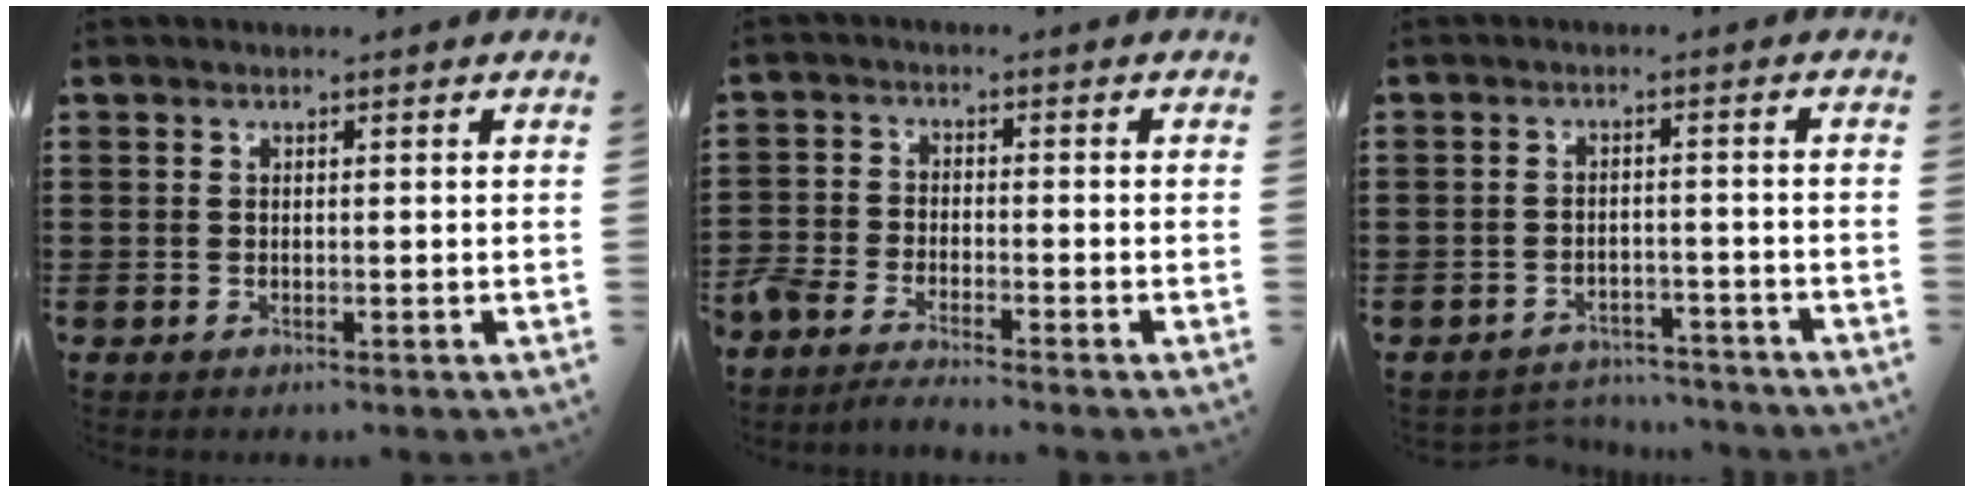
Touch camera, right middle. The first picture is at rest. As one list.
[{"total": 3.2, "force": [-3.2, 0.3, 0.4], "torque": [-0.026, -0.002, -0.071]}, {"total": 3.3, "force": [-3.2, 0.5, -0.2], "torque": [-0.006, -0.003, -0.069]}]